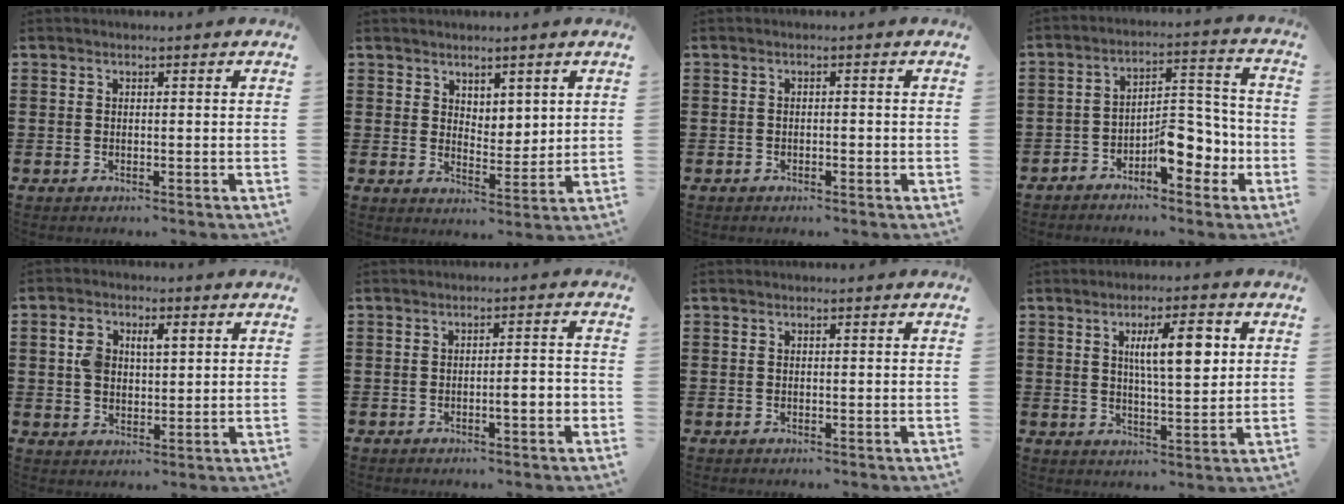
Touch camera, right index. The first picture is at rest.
{"total": 3.8, "force": [3.2, 2.1, 0.0], "torque": [-0.012, -0.001, 0.061]}
{"total": 0.7, "force": [-0.5, 0.3, 0.3], "torque": [-0.009, -0.002, -0.009]}
{"total": 8.5, "force": [-4.2, 3.7, 6.4], "torque": [-0.077, 0.005, -0.076]}
{"total": 4.8, "force": [1.3, 3.1, 3.5], "torque": [-0.079, 0.014, 0.019]}
{"total": 3.0, "force": [-1.1, 0.3, 2.8], "torque": [-0.039, -0.003, -0.021]}
{"total": 0.0}
{"total": 8.3, "force": [2.5, 2.4, 7.5], "torque": [-0.134, 0.002, 0.037]}